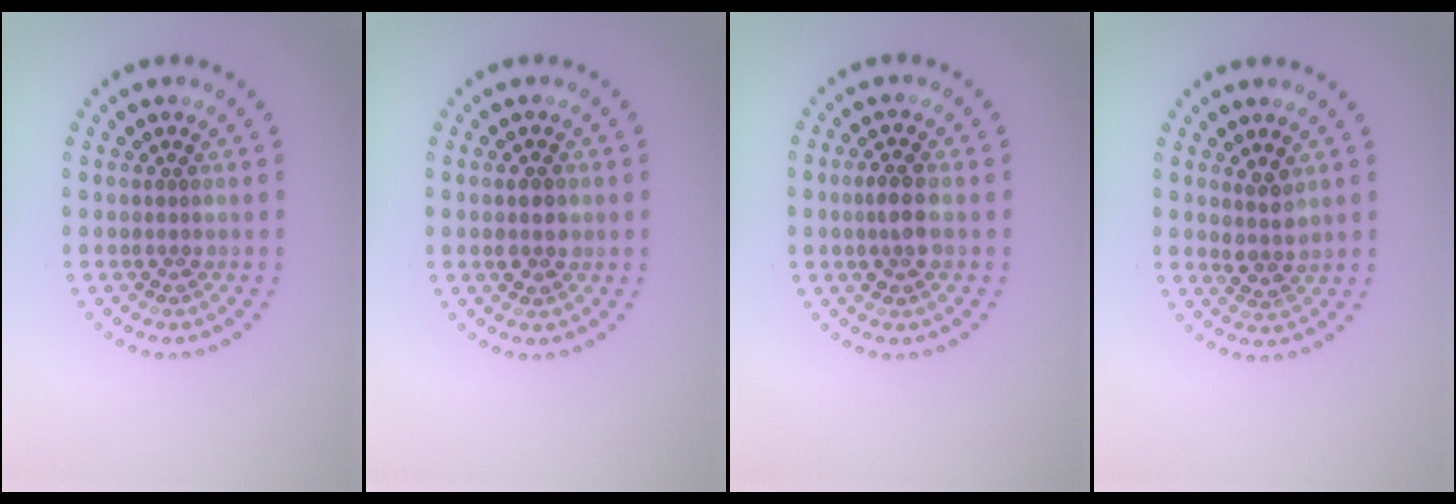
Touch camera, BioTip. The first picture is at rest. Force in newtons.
{"total": 1.8, "press": 1.8, "slide": 0.2}
{"total": 2.4, "press": 2.3, "slide": 0.4}
{"total": 2.1, "press": 1.8, "slide": 0.9}